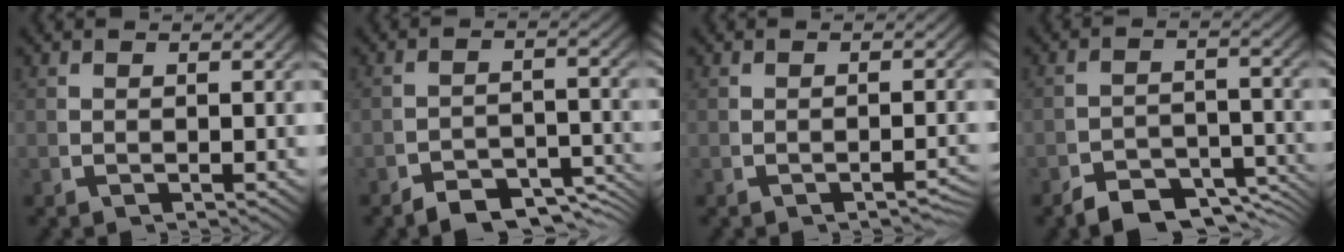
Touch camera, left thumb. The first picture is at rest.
{"total": 5.6, "force": [-4.3, 2.6, 2.5], "torque": [-0.030, -0.018, -0.072]}
{"total": 2.2, "force": [-1.8, 0.6, 1.1], "torque": [-0.015, 0.003, -0.029]}
{"total": 6.4, "force": [-4.7, 3.4, 2.7], "torque": [-0.035, -0.023, -0.080]}